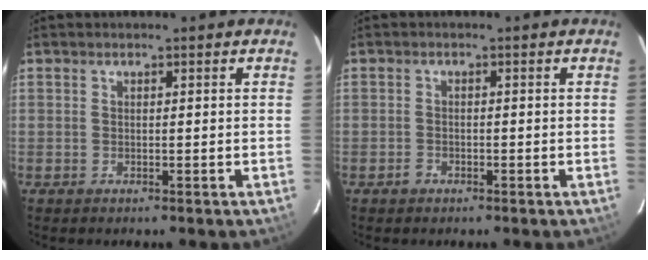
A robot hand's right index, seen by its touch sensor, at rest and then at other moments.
{"total": 1.5, "force": [-1.0, 1.1, 0.5], "torque": [-0.008, 0.002, -0.016]}